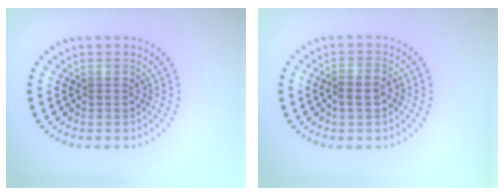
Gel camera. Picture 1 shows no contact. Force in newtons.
{"total": 1.7, "press": 1.6, "slide": 0.5}